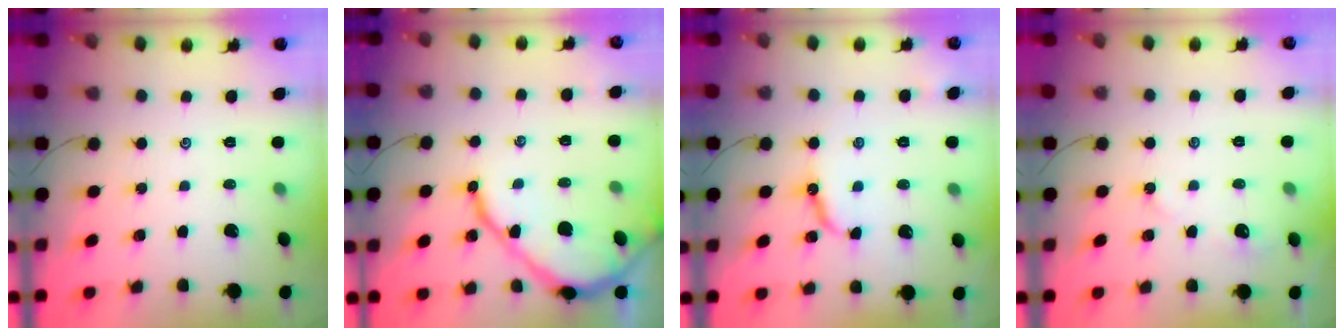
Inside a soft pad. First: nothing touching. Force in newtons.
{"total": 10.1, "press": 10.0, "slide": 1.0}
{"total": 8.2, "press": 8.2, "slide": 0.7}
{"total": 2.9, "press": 2.8, "slide": 0.3}